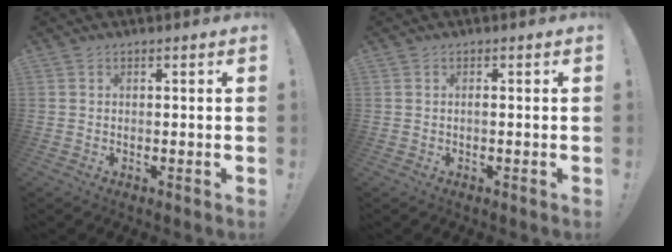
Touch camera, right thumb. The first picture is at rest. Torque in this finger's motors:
{"motor_torque": [0.10, -0.05, -0.30, 0.13, 0.09]}